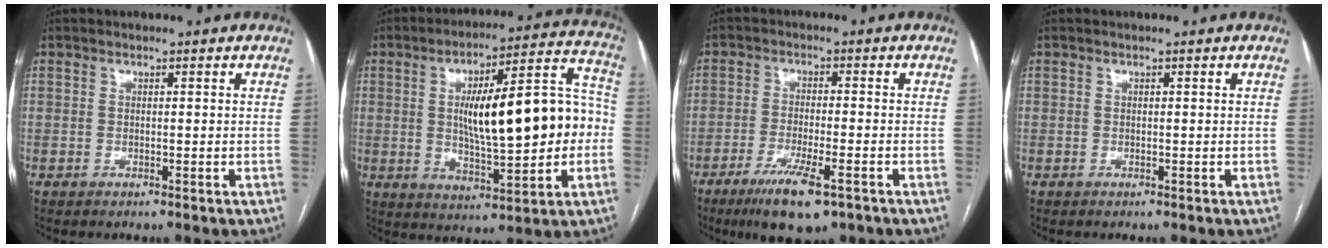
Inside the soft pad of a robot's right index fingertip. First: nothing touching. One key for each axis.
{"total": 19.7, "fx": 0.0, "fy": 4.9, "fz": 19.1, "tx": -0.282, "ty": 0.035, "tz": 0.006}
{"total": 9.3, "fx": -5.8, "fy": 1.5, "fz": 7.1, "tx": -0.126, "ty": -0.021, "tz": -0.090}
{"total": 0.0}